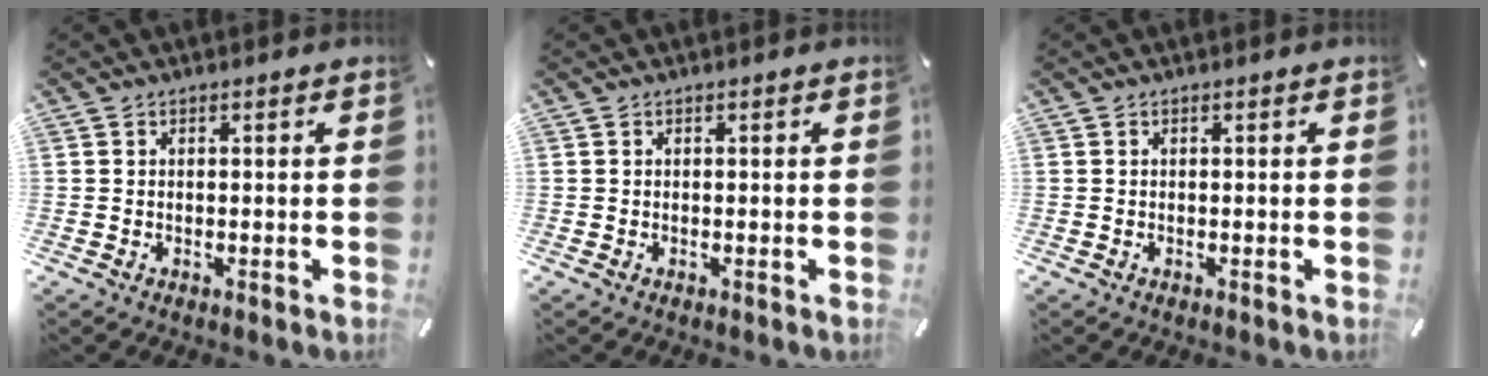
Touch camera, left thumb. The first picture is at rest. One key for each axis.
{"total": 0.0}
{"total": 0.0}